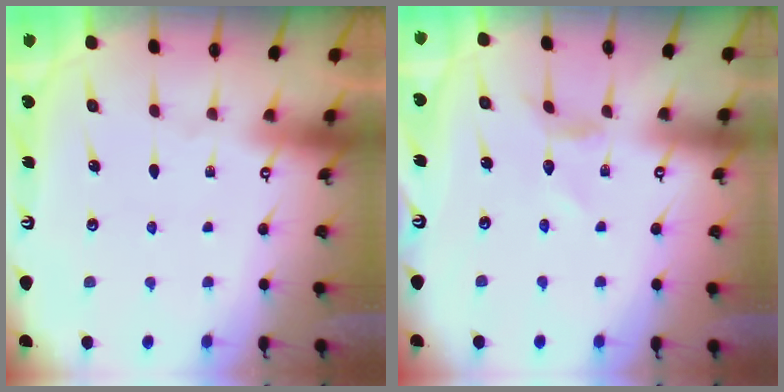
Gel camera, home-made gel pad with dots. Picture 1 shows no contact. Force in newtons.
{"total": 2.2, "press": 2.2, "slide": 0.1}